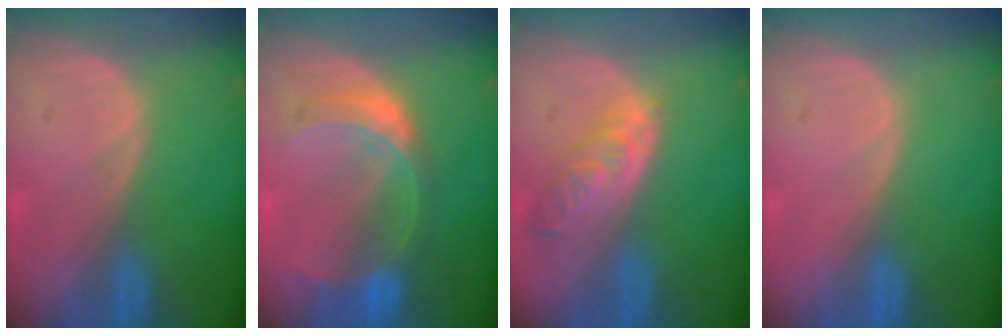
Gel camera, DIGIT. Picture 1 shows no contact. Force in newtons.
{"total": 7.6, "press": 6.6, "slide": 3.7}
{"total": 5.8, "press": 5.3, "slide": 2.3}
{"total": 0.0}